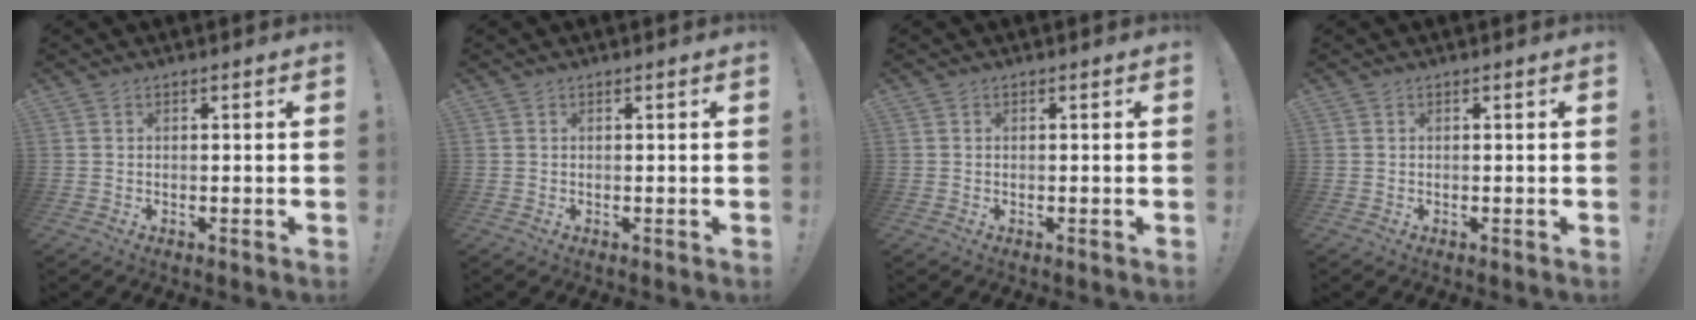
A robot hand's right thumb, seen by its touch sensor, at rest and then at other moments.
{"total": 0.0}
{"total": 0.0}
{"total": 0.0}